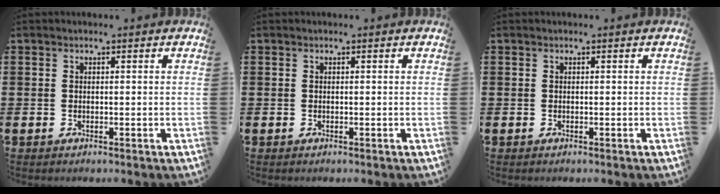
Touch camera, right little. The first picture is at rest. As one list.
[{"total": 0.0}, {"total": 0.0}]